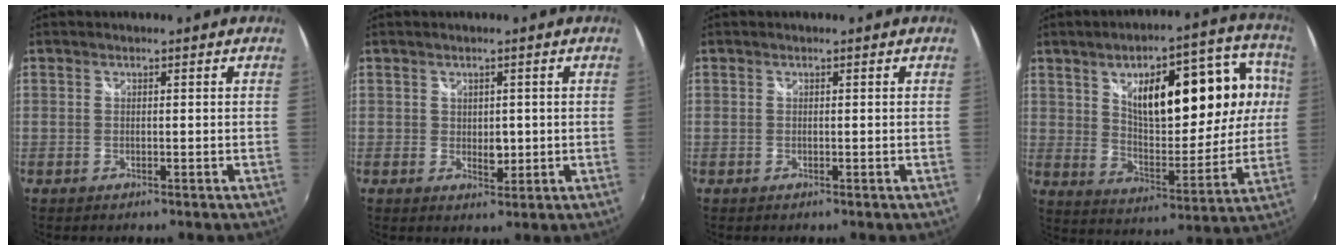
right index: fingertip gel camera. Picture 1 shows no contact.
{"total": 2.7, "force": [0.0, 2.0, 1.8], "torque": [-0.025, -0.004, 0.003]}
{"total": 0.0}
{"total": 20.5, "force": [5.9, 8.1, 17.9], "torque": [-0.263, 0.020, 0.110]}